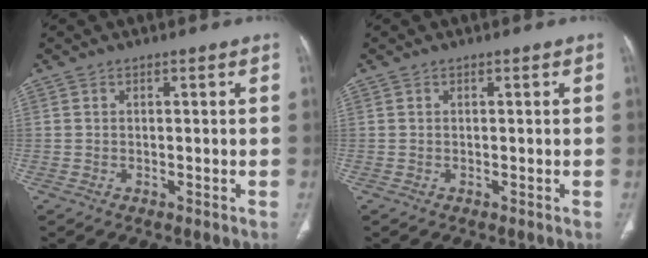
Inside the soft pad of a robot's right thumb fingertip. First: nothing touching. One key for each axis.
{"total": 0.0}